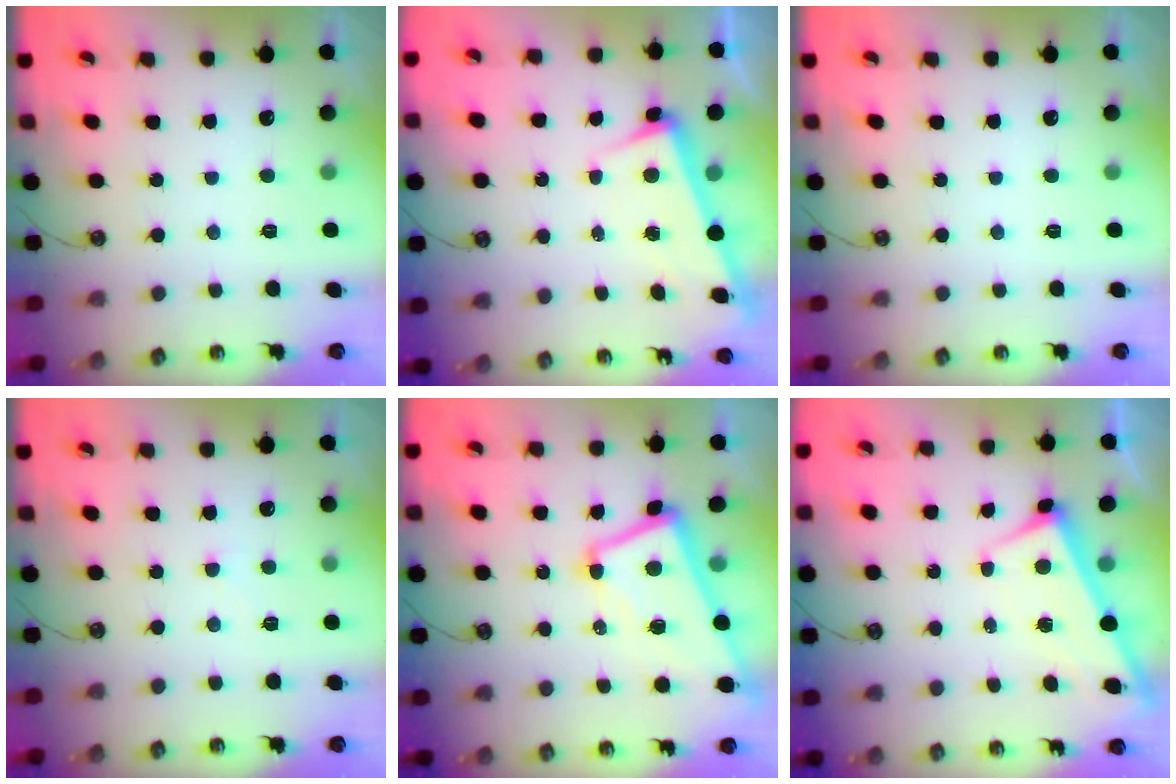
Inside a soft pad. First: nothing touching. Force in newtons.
{"total": 3.3, "press": 3.1, "slide": 1.1}
{"total": 0.0}
{"total": 1.9, "press": 1.8, "slide": 0.5}
{"total": 7.2, "press": 7.1, "slide": 1.1}
{"total": 2.5, "press": 2.5, "slide": 0.2}